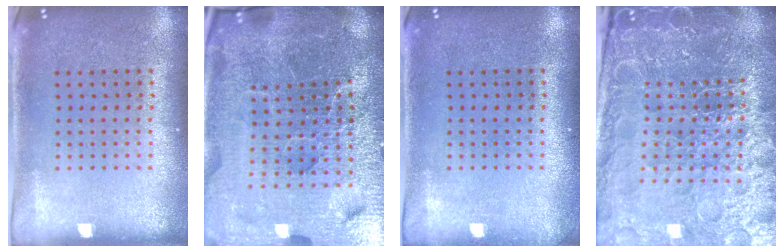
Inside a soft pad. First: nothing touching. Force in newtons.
{"total": 7.0, "press": 6.1, "slide": 3.3}
{"total": 0.7, "press": 0.7, "slide": 0.0}
{"total": 6.1, "press": 5.4, "slide": 2.8}